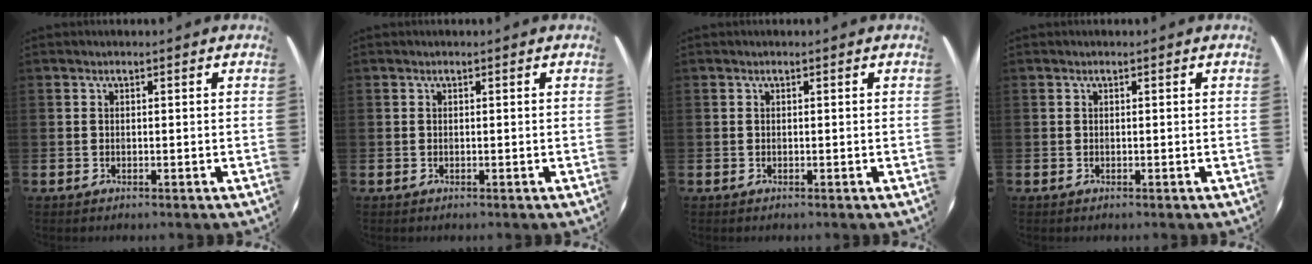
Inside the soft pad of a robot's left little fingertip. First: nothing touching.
{"total": 0.0}
{"total": 0.0}
{"total": 0.0}